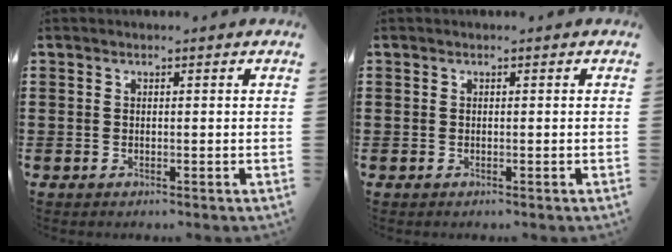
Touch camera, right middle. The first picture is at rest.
{"total": 0.0}